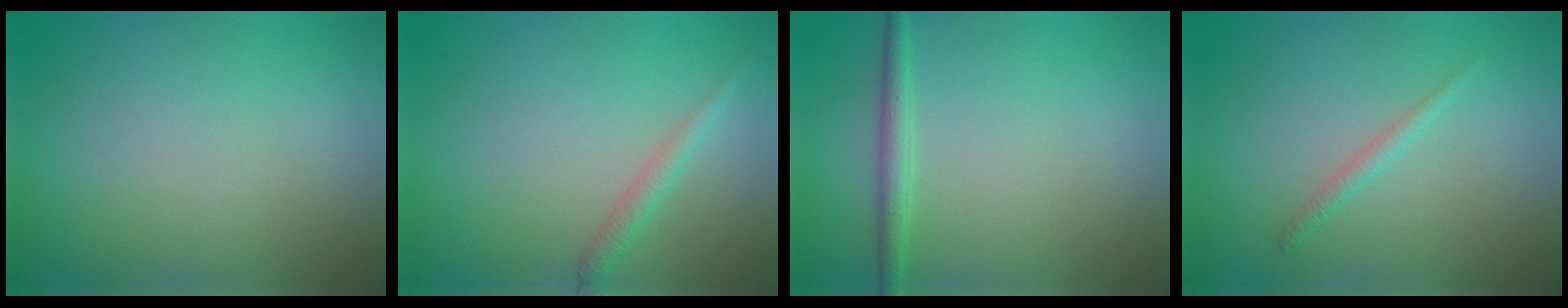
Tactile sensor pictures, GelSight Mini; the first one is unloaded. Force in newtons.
{"total": 1.4, "press": 1.4, "slide": 0.0}
{"total": 1.8, "press": 1.8, "slide": 0.1}
{"total": 1.0, "press": 1.0, "slide": 0.1}